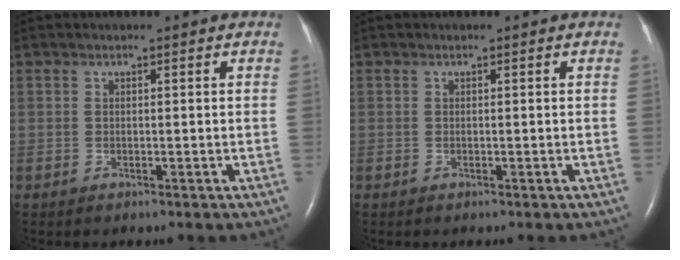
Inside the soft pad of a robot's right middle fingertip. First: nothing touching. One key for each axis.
{"total": 0.0}